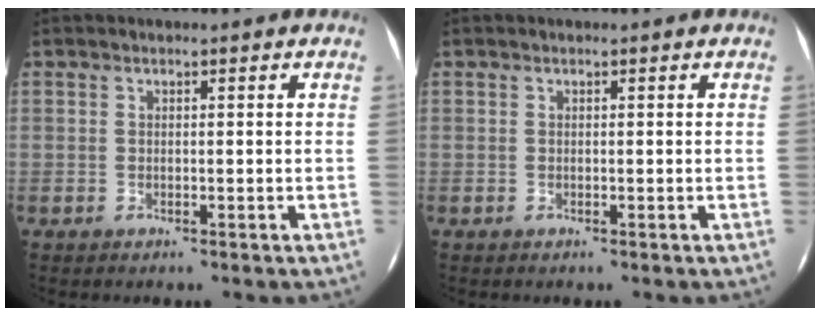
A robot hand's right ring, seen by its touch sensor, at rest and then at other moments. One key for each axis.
{"total": 0.0}